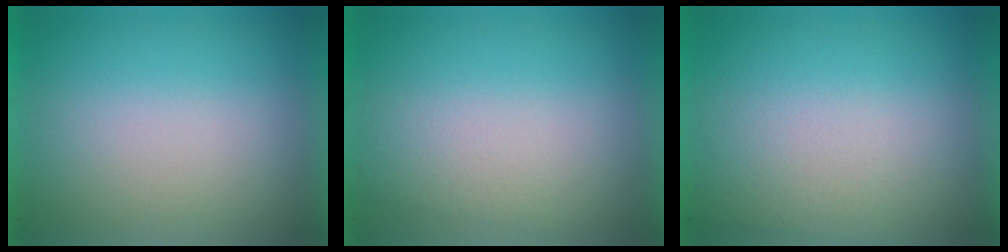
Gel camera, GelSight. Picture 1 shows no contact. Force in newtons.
{"total": 1.0}
{"total": 2.8}